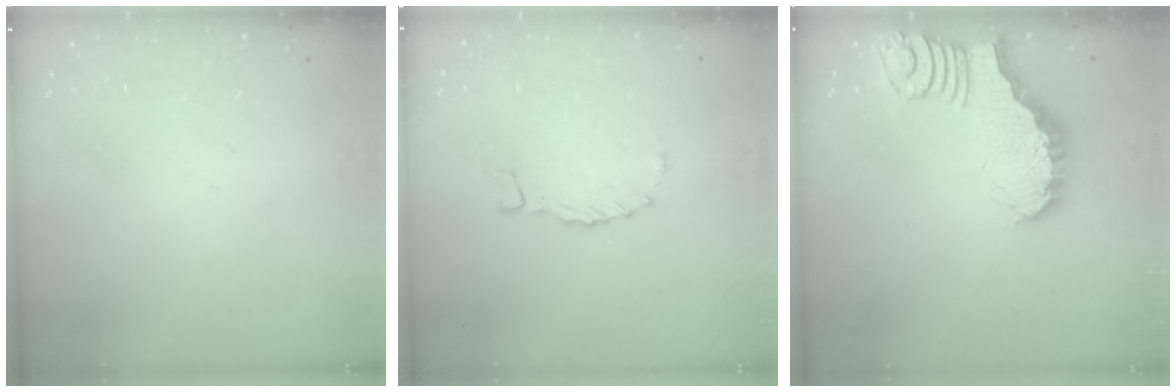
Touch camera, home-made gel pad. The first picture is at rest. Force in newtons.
{"total": 1.8, "press": 1.7, "slide": 0.3}
{"total": 3.5, "press": 3.5, "slide": 0.3}